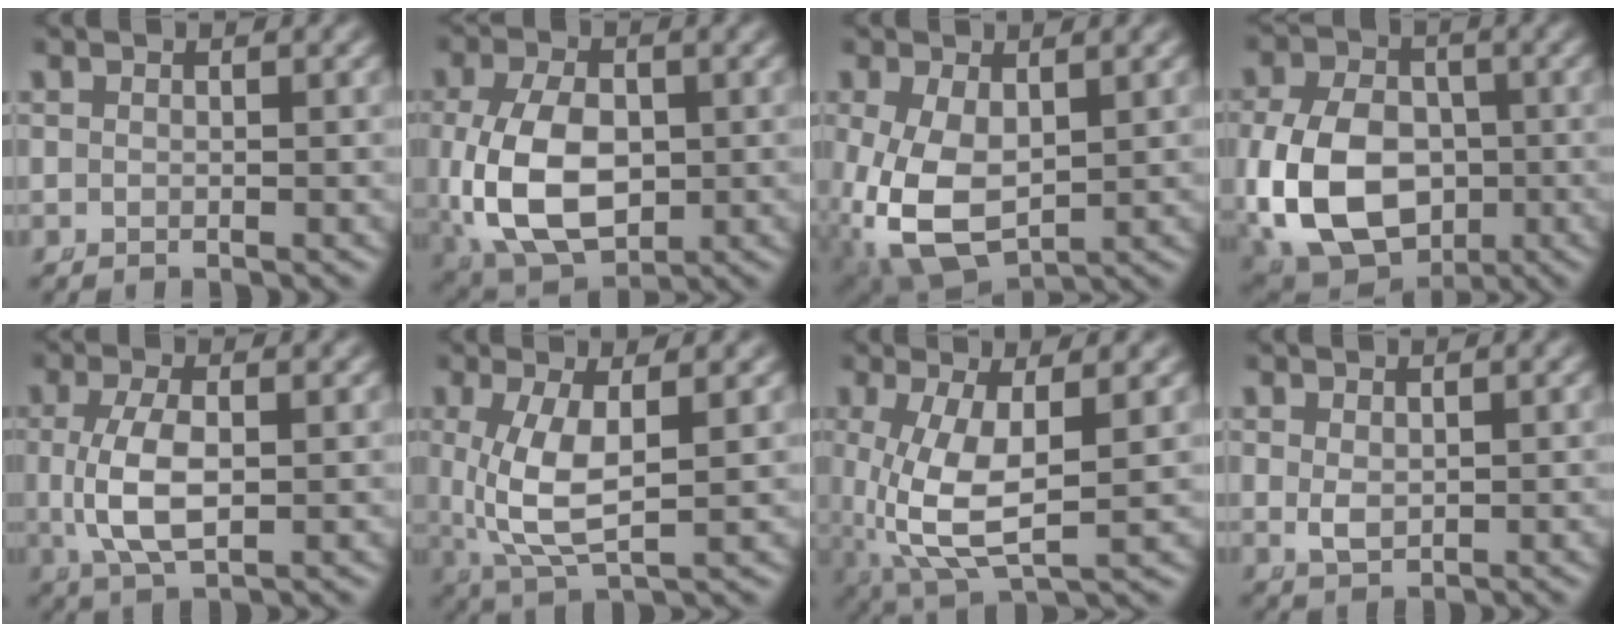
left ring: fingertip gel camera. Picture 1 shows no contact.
{"total": 9.7, "force": [-0.9, 6.7, 7.0], "torque": [-0.163, -0.036, 0.011]}
{"total": 8.0, "force": [-2.1, 5.6, 5.4], "torque": [-0.144, -0.061, -0.003]}
{"total": 12.0, "force": [-2.1, 9.5, 7.1], "torque": [-0.163, -0.050, -0.013]}
{"total": 4.7, "force": [-0.1, 2.1, 4.2], "torque": [-0.106, -0.008, 0.009]}
{"total": 6.6, "force": [0.6, 3.0, 5.8], "torque": [-0.121, -0.016, 0.027]}
{"total": 8.4, "force": [0.0, 4.3, 7.2], "torque": [-0.157, -0.036, 0.028]}
{"total": 1.3, "force": [0.3, 0.8, 1.1], "torque": [-0.030, -0.017, 0.022]}